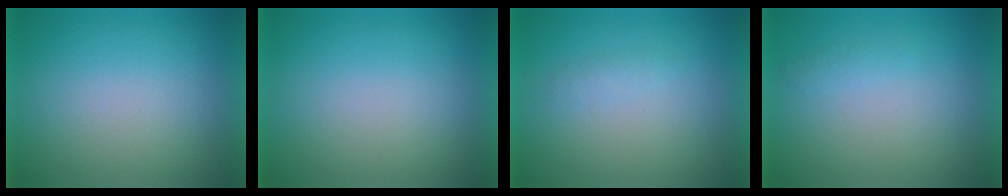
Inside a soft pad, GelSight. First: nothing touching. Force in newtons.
{"total": 0.0}
{"total": 1.1}
{"total": 1.2}